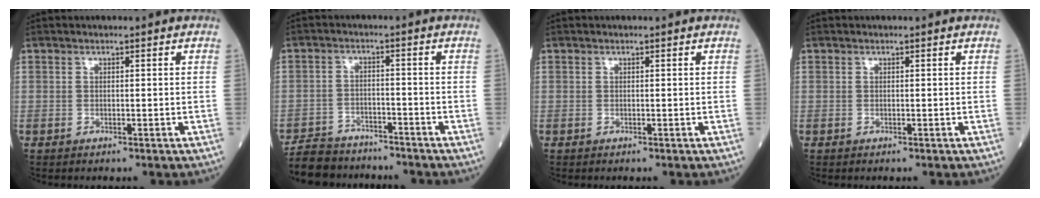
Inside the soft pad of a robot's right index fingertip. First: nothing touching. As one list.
[{"total": 8.4, "force": [-7.8, 3.0, 1.3], "torque": [-0.020, 0.001, -0.126]}, {"total": 0.0}, {"total": 0.0}]